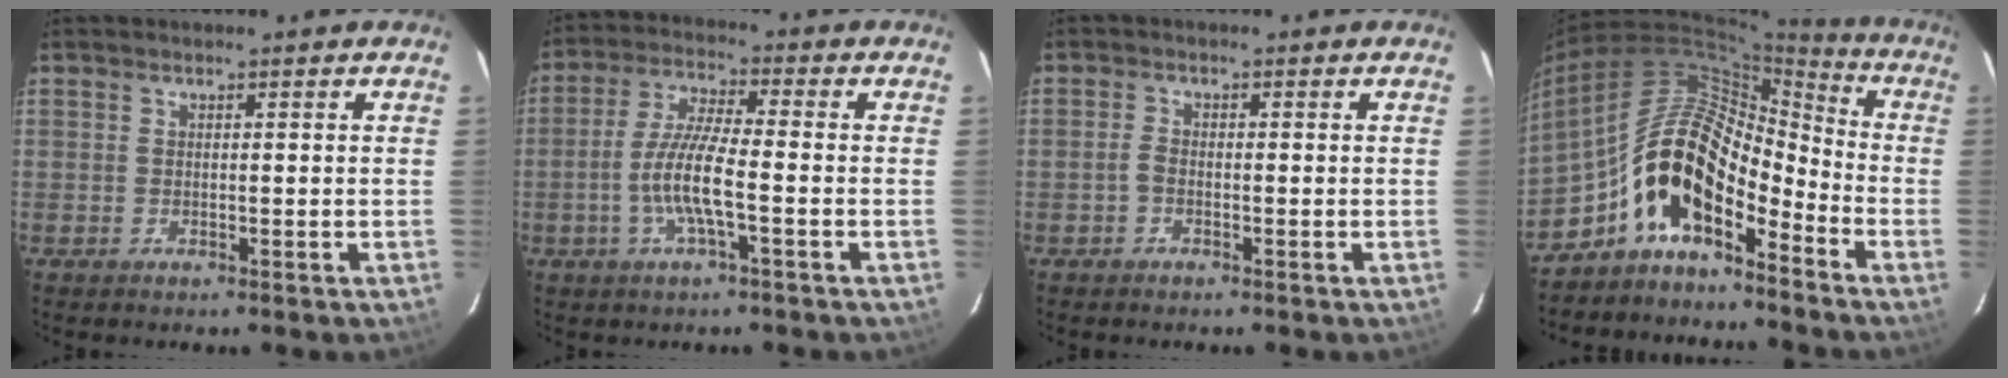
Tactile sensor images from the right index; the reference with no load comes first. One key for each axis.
{"total": 8.5, "fx": -2.6, "fy": 0.9, "fz": 8.1, "tx": -0.167, "ty": 0.002, "tz": -0.052}
{"total": 1.3, "fx": -0.8, "fy": 0.6, "fz": 0.8, "tx": -0.021, "ty": 0.004, "tz": -0.018}
{"total": 13.9, "fx": -8.3, "fy": 5.9, "fz": 9.5, "tx": -0.174, "ty": 0.019, "tz": -0.163}